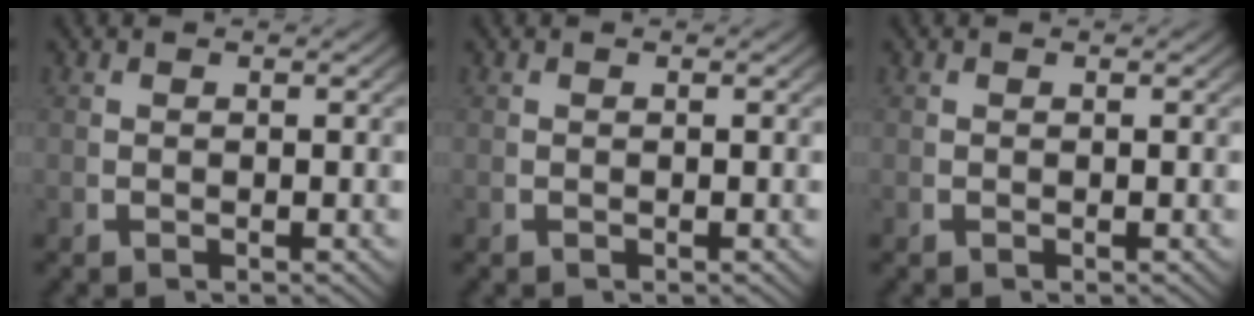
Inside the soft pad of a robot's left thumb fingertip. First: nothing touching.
{"total": 0.0}
{"total": 0.0}